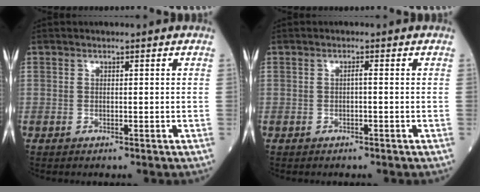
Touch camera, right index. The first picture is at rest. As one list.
[{"total": 0.7, "force": [-0.2, 0.0, 0.7], "torque": [-0.012, 0.002, -0.002]}]